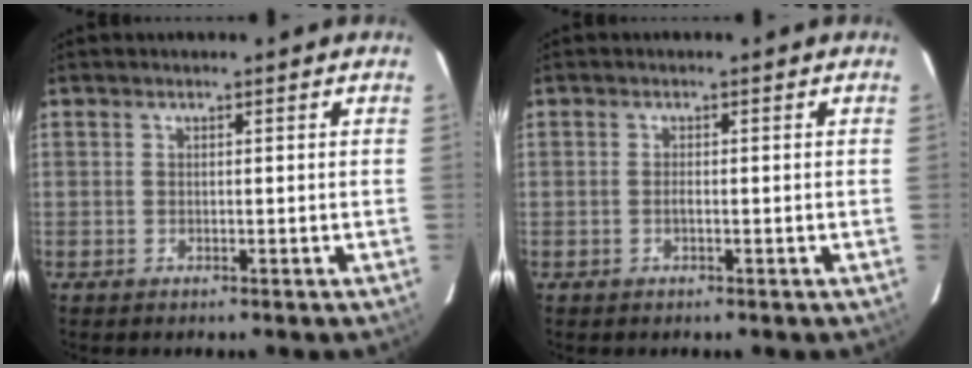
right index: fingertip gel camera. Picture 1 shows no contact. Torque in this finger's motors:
{"motor_torque": [0.14, -0.01, 0.15, 0.02]}